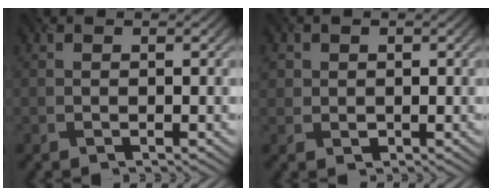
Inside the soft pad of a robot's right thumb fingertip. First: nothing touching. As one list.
[{"total": 2.4, "force": [0.4, 2.3, 0.5], "torque": [-0.018, 0.000, 0.010]}]